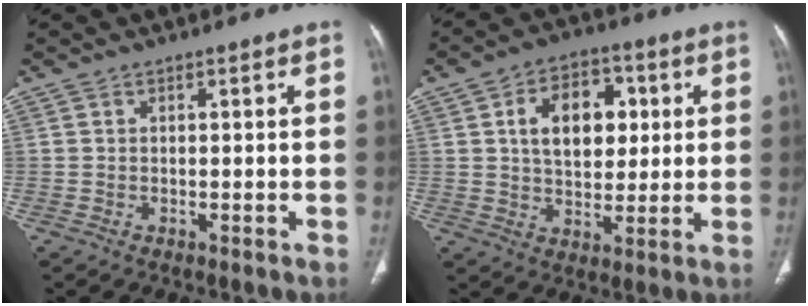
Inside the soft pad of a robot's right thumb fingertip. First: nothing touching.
{"total": 12.8, "force": [2.9, 8.6, 9.0], "torque": [-0.101, 0.003, 0.045]}